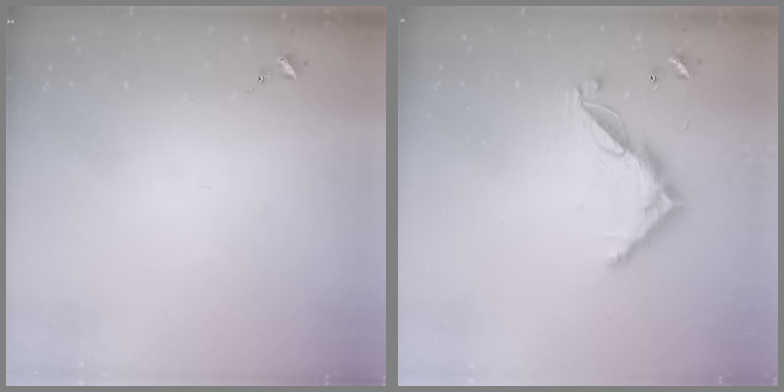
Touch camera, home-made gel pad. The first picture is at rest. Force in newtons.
{"total": 11.6, "press": 11.6, "slide": 0.4}